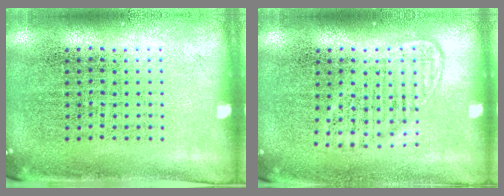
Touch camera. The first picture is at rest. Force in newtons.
{"total": 1.4, "press": 1.2, "slide": 0.6}